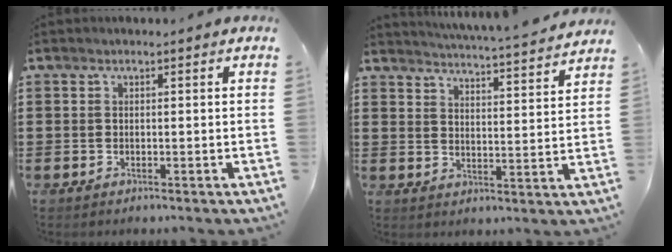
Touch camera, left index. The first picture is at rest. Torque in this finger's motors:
{"motor_torque": [2.14, 0.00, 0.38, 0.09]}